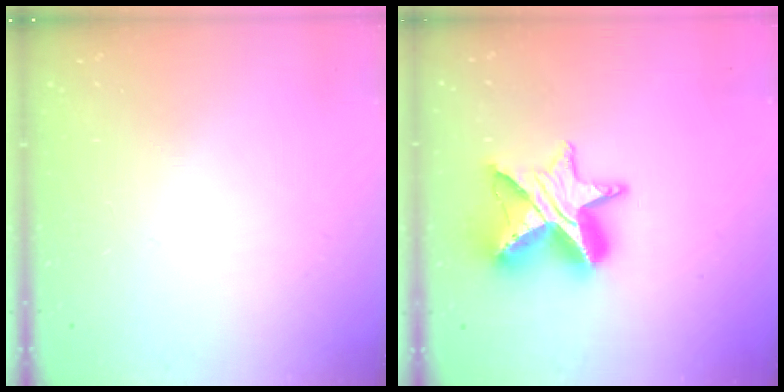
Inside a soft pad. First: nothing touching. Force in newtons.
{"total": 13.0, "press": 13.0, "slide": 0.9}